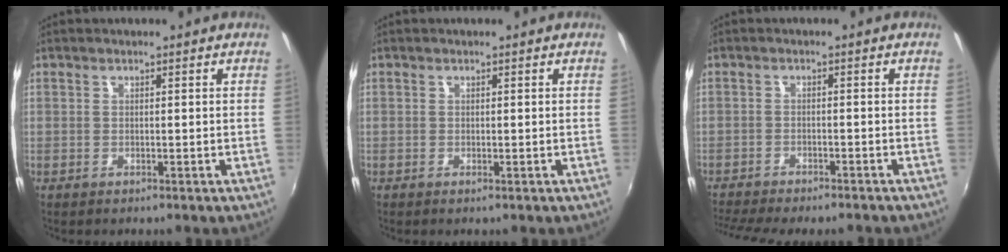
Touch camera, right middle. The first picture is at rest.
{"total": 0.0}
{"total": 9.8, "force": [-8.8, 1.4, 4.2], "torque": [-0.101, -0.025, -0.136]}